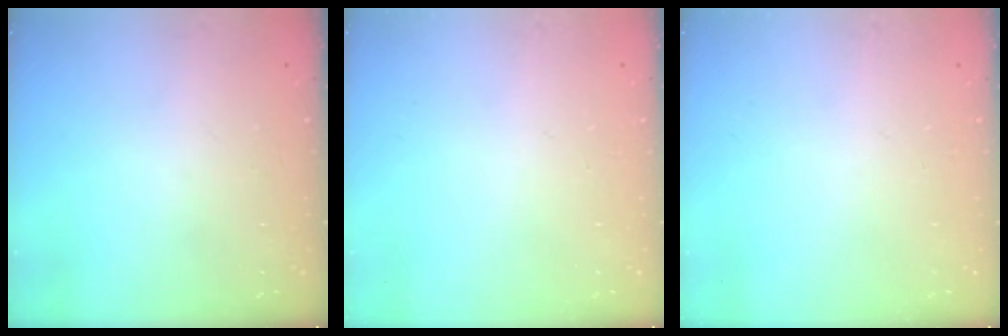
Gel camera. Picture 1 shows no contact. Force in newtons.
{"total": 0.0}
{"total": 0.0}